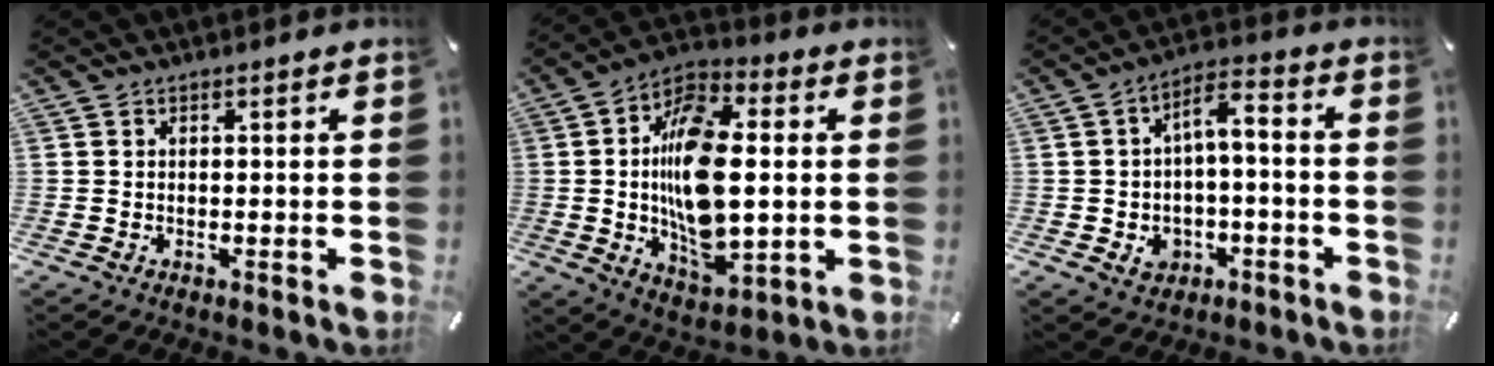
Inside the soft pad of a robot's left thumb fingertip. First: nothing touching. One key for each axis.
{"total": 17.4, "fx": -0.3, "fy": 10.2, "fz": 14.1, "tx": -0.266, "ty": -0.003, "tz": -0.007}
{"total": 7.0, "fx": -1.4, "fy": 4.8, "fz": 5.0, "tx": -0.080, "ty": 0.009, "tz": -0.024}